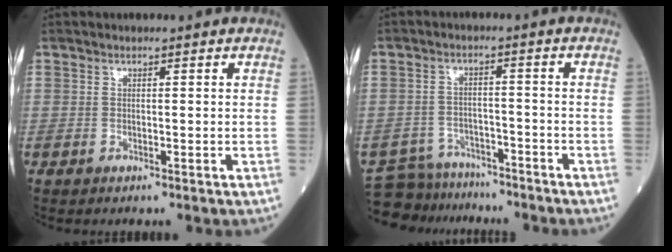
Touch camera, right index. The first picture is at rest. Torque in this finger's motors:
{"motor_torque": [-0.35, -0.44, 0.03, 0.00]}